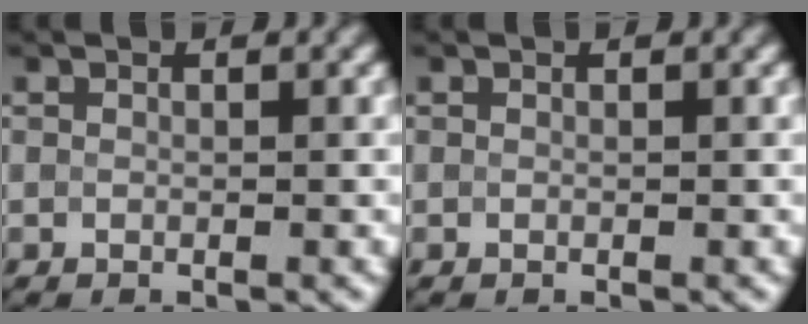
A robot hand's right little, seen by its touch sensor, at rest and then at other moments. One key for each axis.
{"total": 0.0}